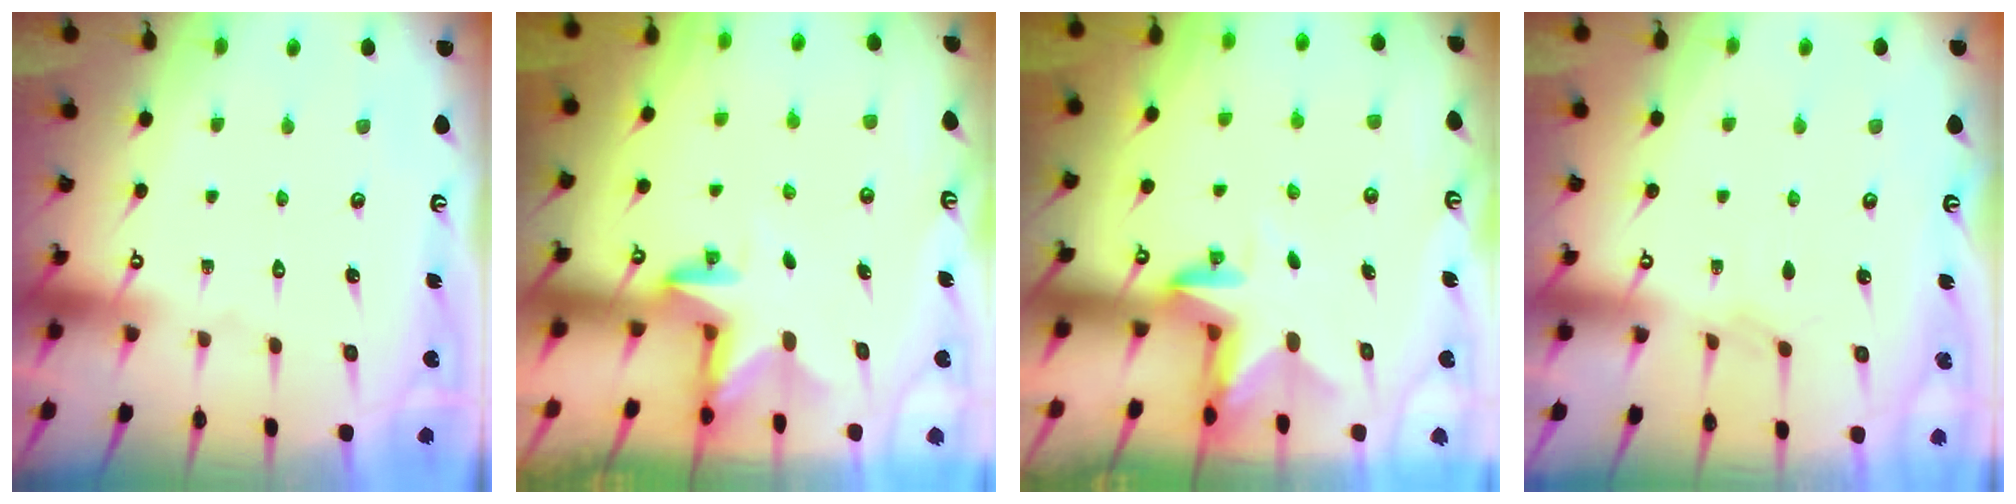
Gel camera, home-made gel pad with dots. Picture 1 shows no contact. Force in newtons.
{"total": 3.0, "press": 3.0, "slide": 0.1}
{"total": 3.0, "press": 2.9, "slide": 0.5}
{"total": 2.6, "press": 2.6, "slide": 0.4}